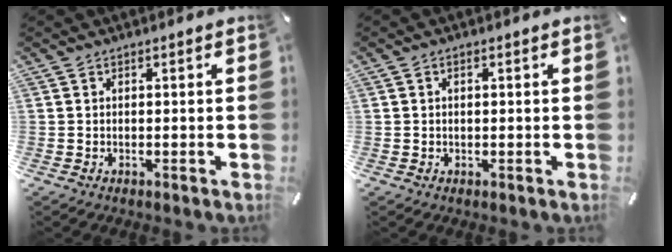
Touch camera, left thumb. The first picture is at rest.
{"total": 1.0, "force": [0.1, 0.7, 0.8], "torque": [-0.017, 0.004, 0.001]}